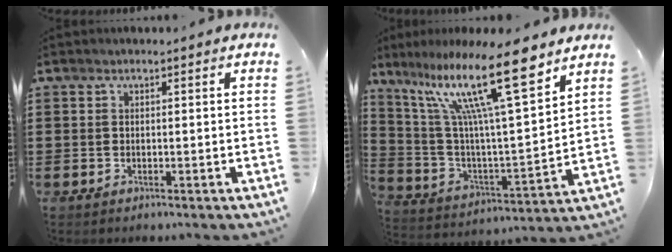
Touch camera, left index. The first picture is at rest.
{"total": 16.9, "force": [10.7, 2.1, 12.8], "torque": [-0.271, -0.051, 0.170]}